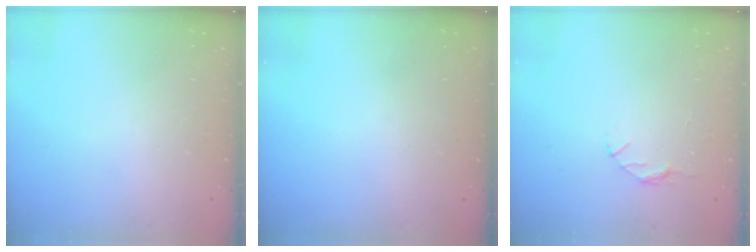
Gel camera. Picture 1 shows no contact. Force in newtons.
{"total": 0.0}
{"total": 3.2, "press": 3.2, "slide": 0.4}